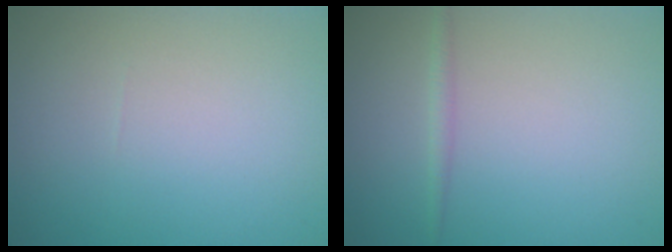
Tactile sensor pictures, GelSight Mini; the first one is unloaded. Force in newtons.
{"total": 1.0, "press": 1.0, "slide": 0.0}